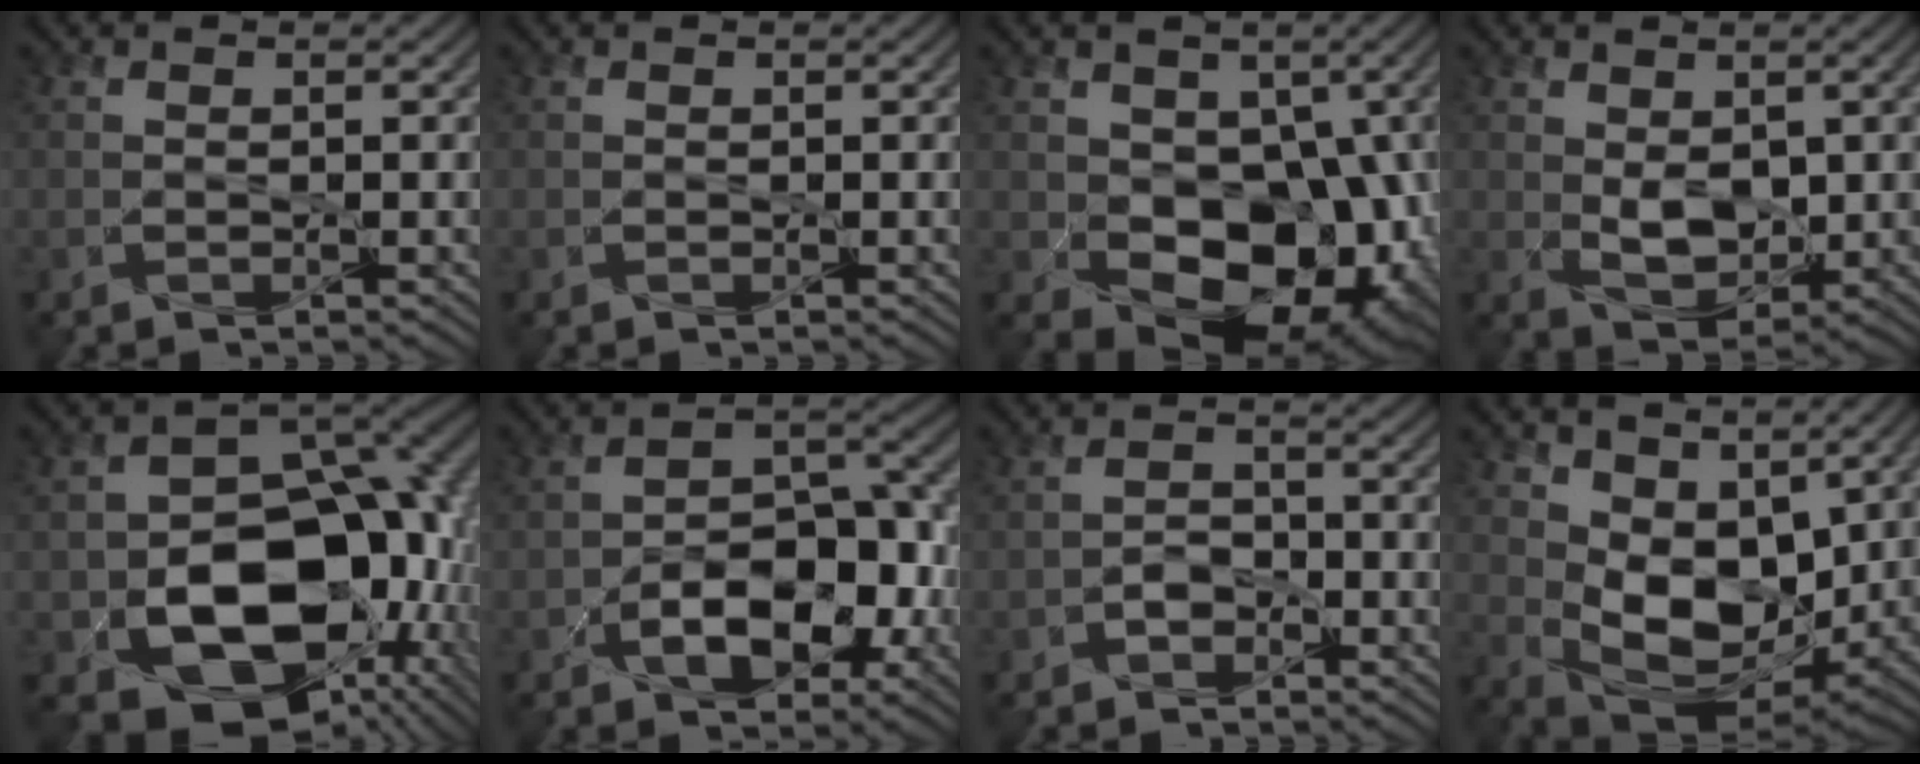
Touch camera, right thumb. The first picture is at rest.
{"total": 0.0}
{"total": 13.8, "force": [-1.3, 9.5, 9.9], "torque": [-0.138, -0.030, -0.004]}
{"total": 5.4, "force": [0.6, 3.1, 4.4], "torque": [-0.099, -0.010, 0.013]}
{"total": 19.1, "force": [-5.8, 13.4, 12.3], "torque": [-0.186, -0.059, -0.049]}
{"total": 8.0, "force": [-3.3, 3.9, 6.1], "torque": [-0.083, -0.007, -0.051]}
{"total": 1.7, "force": [-1.5, 0.1, 0.6], "torque": [-0.007, 0.009, -0.027]}
{"total": 10.0, "force": [2.3, 6.2, 7.5], "torque": [-0.154, -0.018, 0.052]}